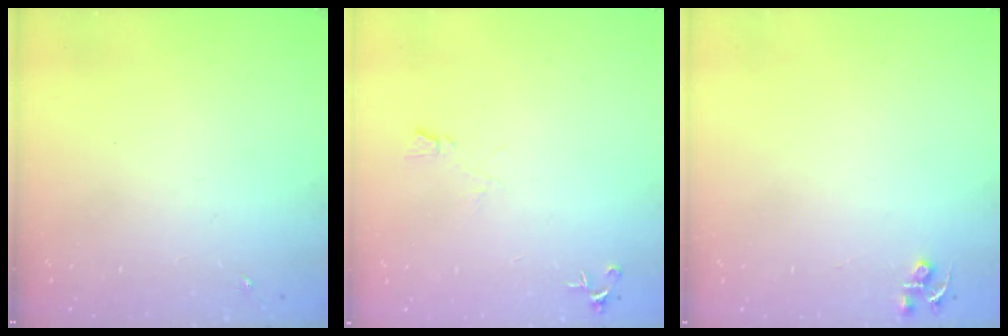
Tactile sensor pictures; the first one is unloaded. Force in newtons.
{"total": 5.9, "press": 5.8, "slide": 1.0}
{"total": 4.5, "press": 4.4, "slide": 0.5}